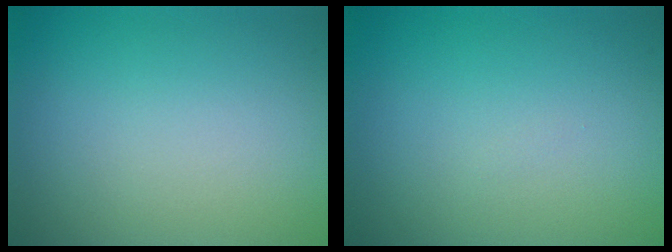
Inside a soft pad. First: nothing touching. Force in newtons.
{"total": 0.0}